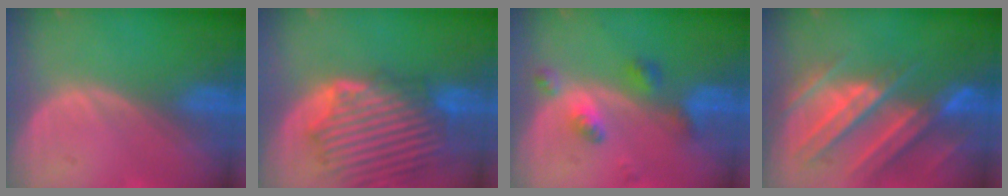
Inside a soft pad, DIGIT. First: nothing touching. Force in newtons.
{"total": 11.8, "press": 11.1, "slide": 4.0}
{"total": 5.4, "press": 4.6, "slide": 2.7}
{"total": 11.1, "press": 9.8, "slide": 5.2}